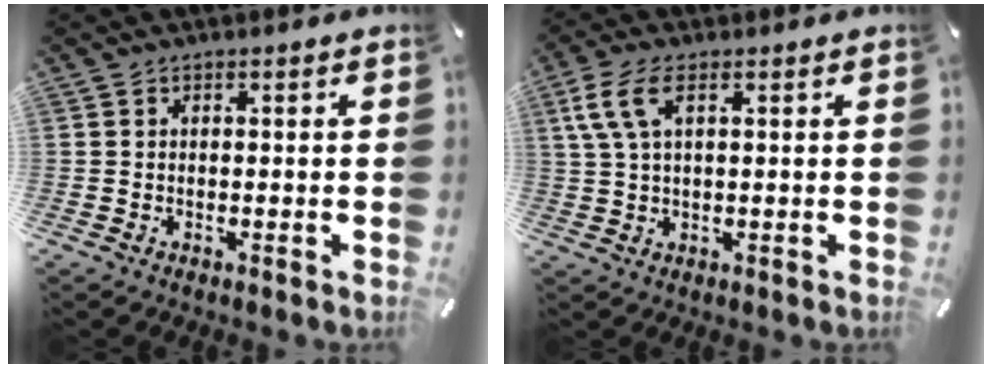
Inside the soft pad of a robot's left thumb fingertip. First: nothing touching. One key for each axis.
{"total": 6.9, "fx": 2.5, "fy": 3.0, "fz": 5.7, "tx": -0.129, "ty": -0.001, "tz": 0.043}